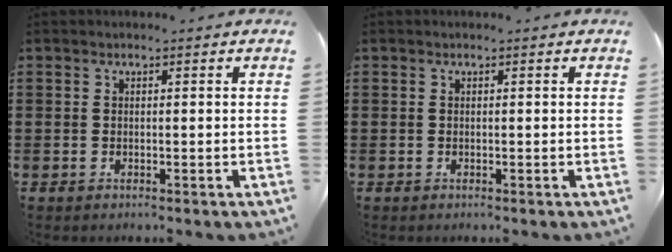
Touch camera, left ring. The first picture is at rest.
{"total": 0.0}